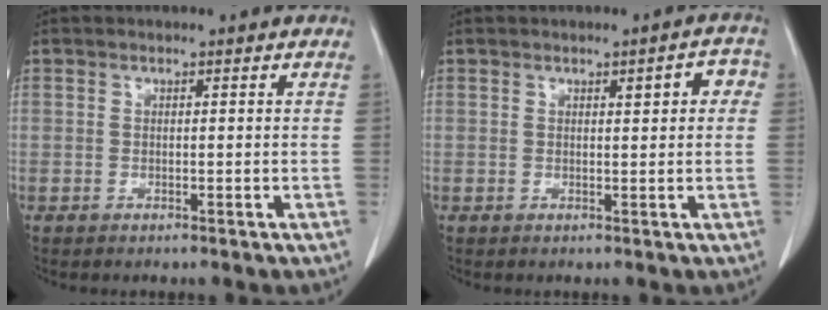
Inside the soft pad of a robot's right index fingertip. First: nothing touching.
{"total": 3.2, "force": [0.8, 0.9, 2.9], "torque": [-0.033, 0.013, 0.008]}